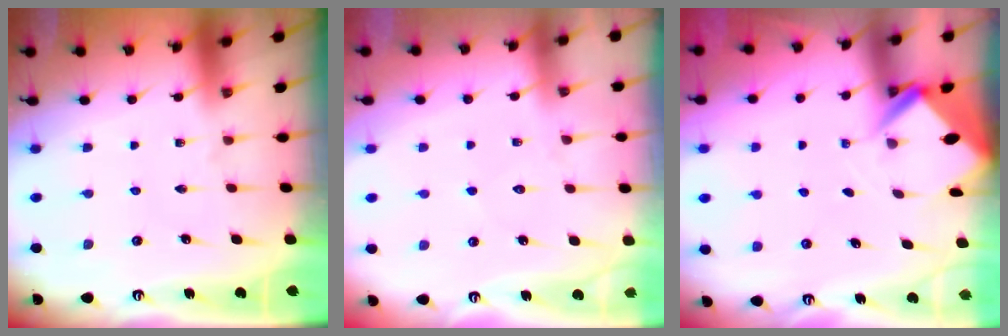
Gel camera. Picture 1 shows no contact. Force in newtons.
{"total": 4.6, "press": 4.6, "slide": 0.6}
{"total": 2.7, "press": 2.7, "slide": 0.1}